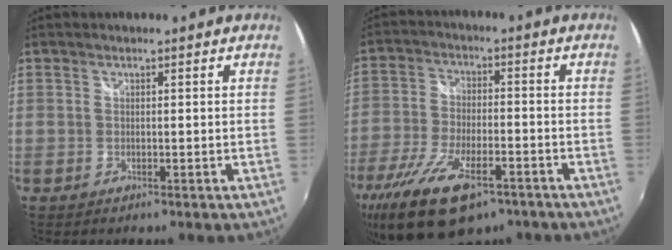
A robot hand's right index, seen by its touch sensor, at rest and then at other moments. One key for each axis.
{"total": 16.5, "fx": -10.5, "fy": 6.7, "fz": 10.9, "tx": -0.234, "ty": -0.044, "tz": -0.184}